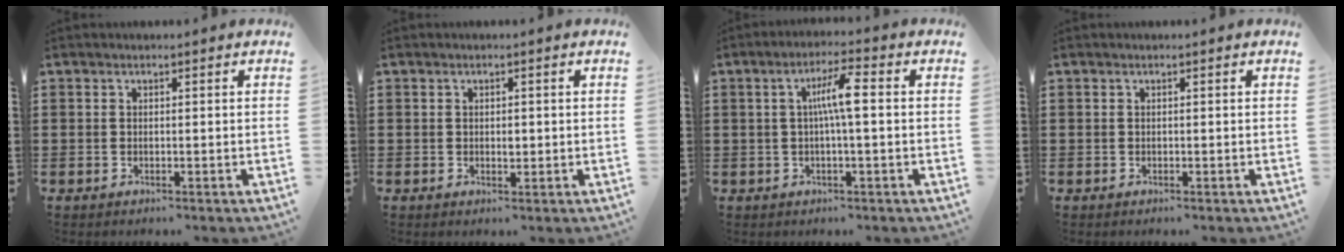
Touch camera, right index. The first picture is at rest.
{"total": 1.3, "force": [0.1, 0.6, 1.1], "torque": [-0.022, 0.003, 0.000]}
{"total": 5.3, "force": [0.2, 0.6, 5.3], "torque": [-0.100, 0.006, -0.002]}
{"total": 0.0}